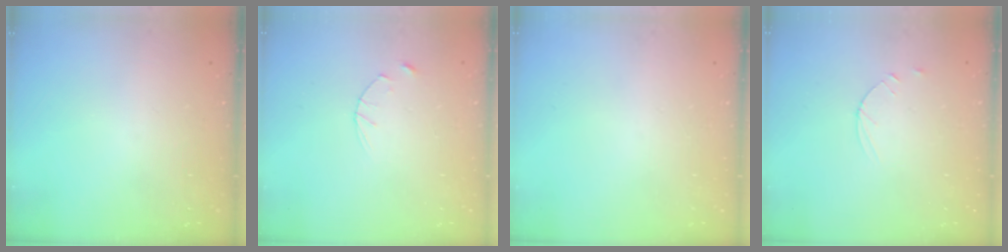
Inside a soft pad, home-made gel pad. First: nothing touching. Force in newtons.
{"total": 2.8, "press": 2.8, "slide": 0.4}
{"total": 0.0}
{"total": 4.5, "press": 4.4, "slide": 0.4}